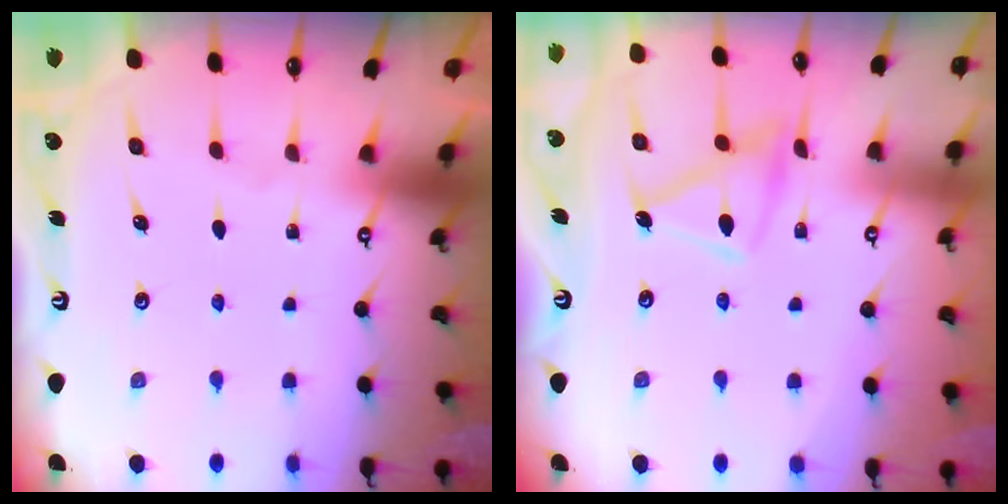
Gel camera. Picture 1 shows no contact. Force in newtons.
{"total": 13.3, "press": 13.3, "slide": 0.9}